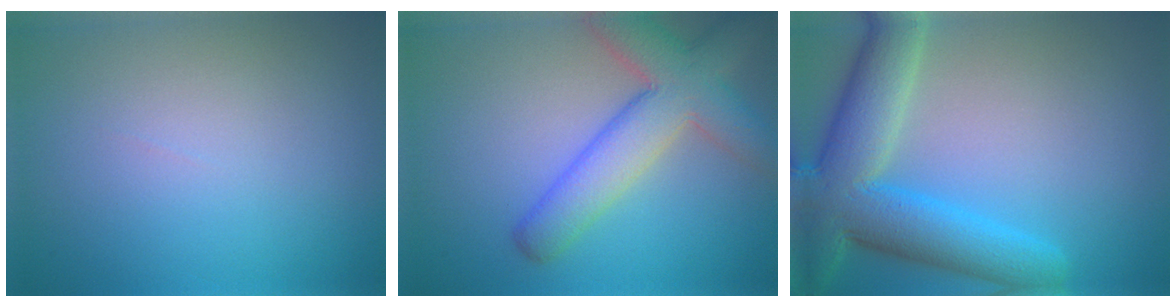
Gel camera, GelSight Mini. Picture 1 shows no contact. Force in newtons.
{"total": 7.1, "press": 7.0, "slide": 0.4}
{"total": 9.5, "press": 9.5, "slide": 0.5}